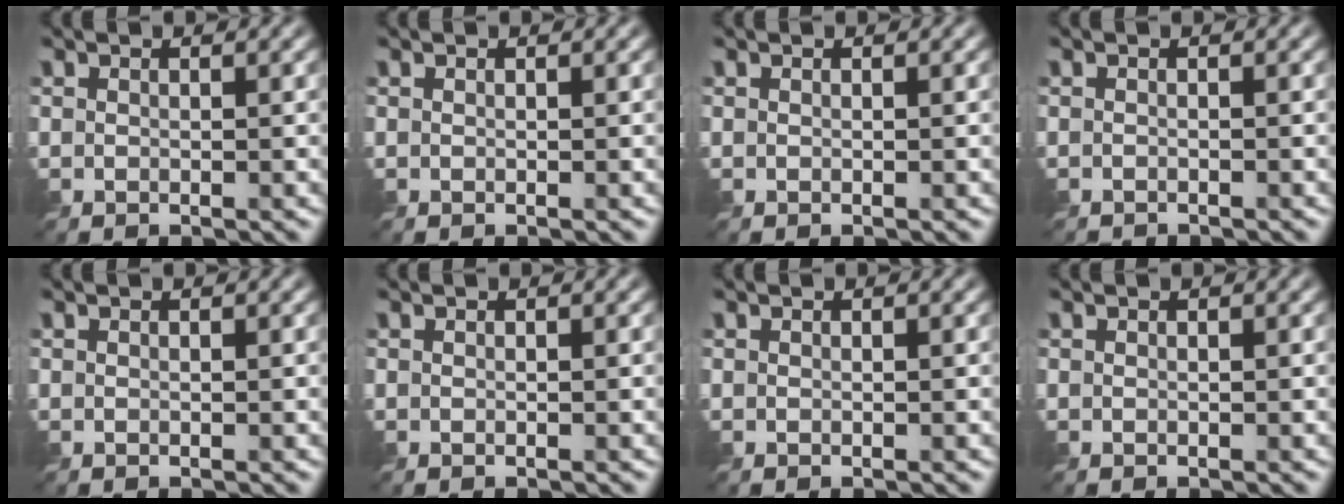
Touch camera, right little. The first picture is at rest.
{"total": 0.0}
{"total": 0.0}
{"total": 0.7, "force": [-0.6, 0.0, -0.3], "torque": [0.012, -0.007, -0.012]}
{"total": 0.0}
{"total": 0.0}
{"total": 0.0}
{"total": 0.0}